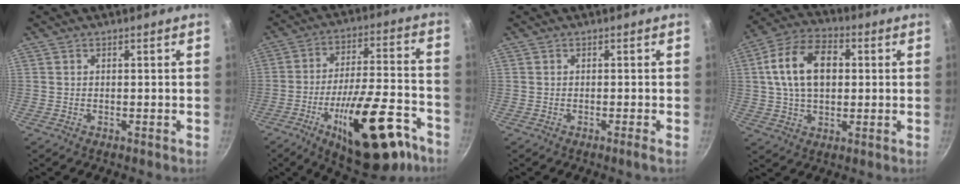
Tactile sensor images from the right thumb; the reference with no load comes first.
{"total": 23.0, "force": [-11.8, 8.5, 17.8], "torque": [-0.237, 0.057, -0.167]}
{"total": 1.0, "force": [-0.5, -0.2, 0.8], "torque": [-0.024, 0.002, -0.010]}
{"total": 14.7, "force": [2.5, 9.5, 10.9], "torque": [-0.175, 0.017, 0.031]}